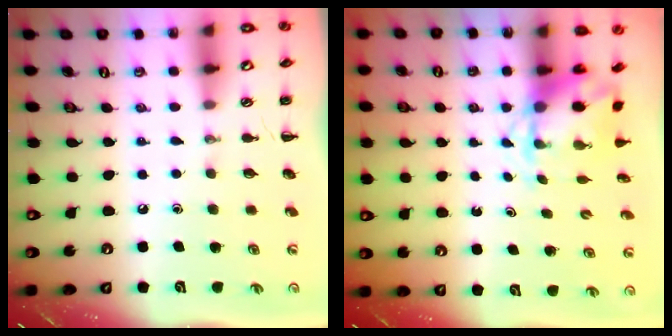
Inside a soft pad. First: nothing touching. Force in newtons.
{"total": 4.8, "press": 4.8, "slide": 0.4}